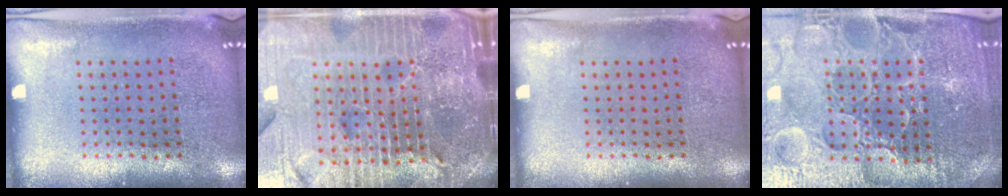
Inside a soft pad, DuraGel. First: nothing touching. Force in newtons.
{"total": 7.1, "press": 6.2, "slide": 3.5}
{"total": 0.0}
{"total": 5.5, "press": 5.1, "slide": 2.0}